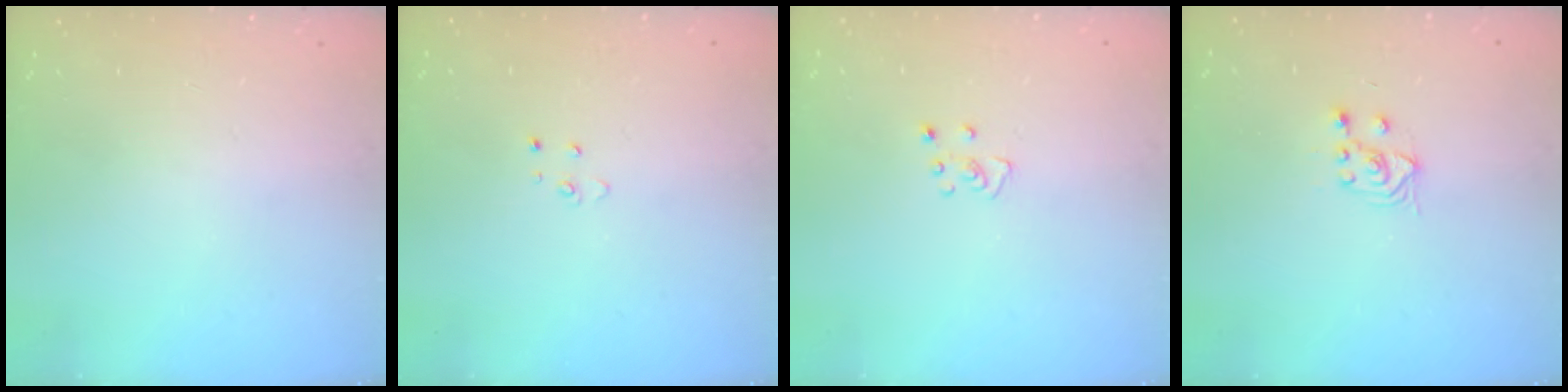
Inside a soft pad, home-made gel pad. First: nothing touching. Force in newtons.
{"total": 2.6, "press": 2.6, "slide": 0.2}
{"total": 3.8, "press": 3.8, "slide": 0.3}
{"total": 3.8, "press": 3.6, "slide": 1.4}